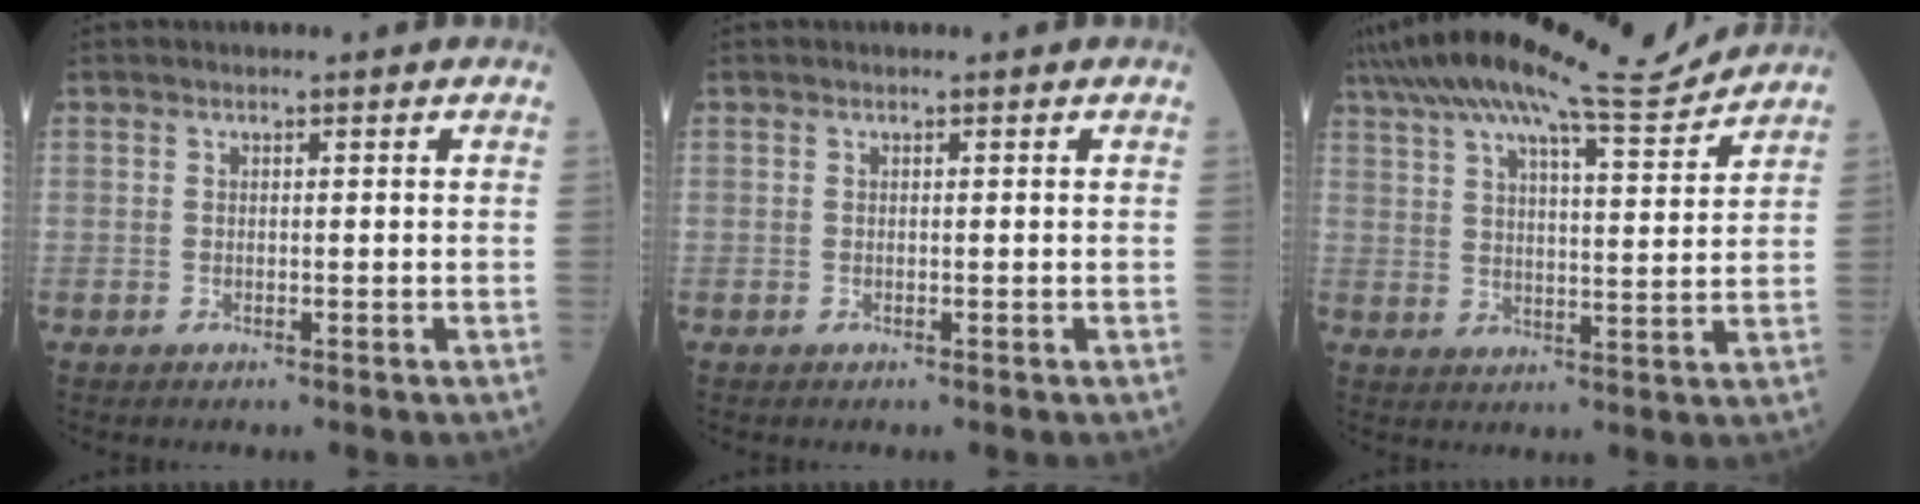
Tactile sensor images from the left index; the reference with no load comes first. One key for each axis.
{"total": 0.0}
{"total": 16.7, "fx": 14.9, "fy": 0.8, "fz": 7.6, "tx": -0.139, "ty": 0.011, "tz": 0.224}